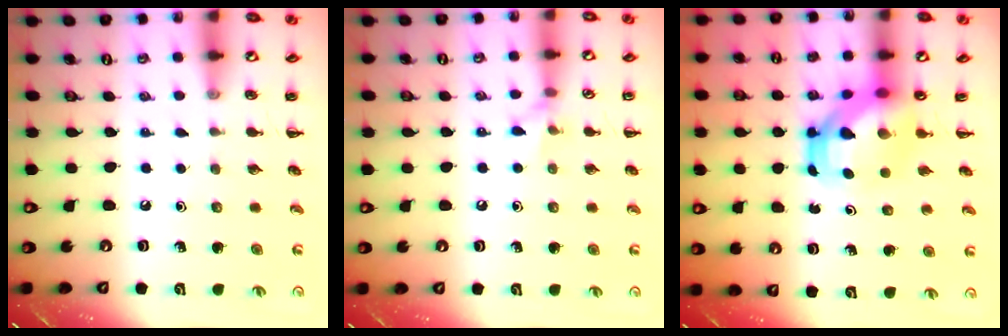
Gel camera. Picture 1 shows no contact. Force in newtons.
{"total": 5.6, "press": 5.4, "slide": 1.6}
{"total": 5.8, "press": 5.6, "slide": 1.4}